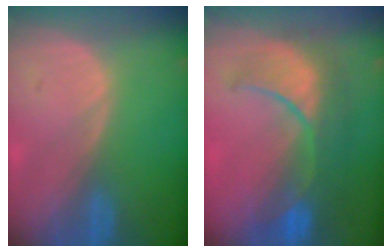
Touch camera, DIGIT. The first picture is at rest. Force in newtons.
{"total": 9.9, "press": 9.3, "slide": 3.5}